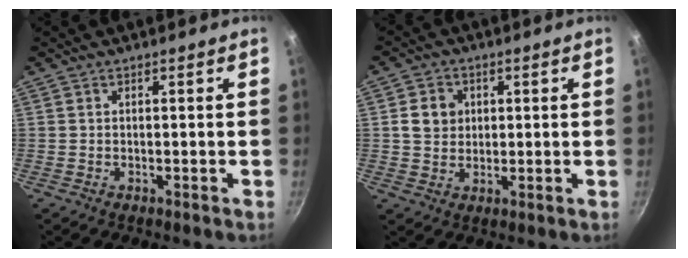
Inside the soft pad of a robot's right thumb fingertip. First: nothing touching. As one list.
[{"total": 5.7, "force": [1.1, 4.9, 2.6], "torque": [-0.023, 0.004, 0.015]}]